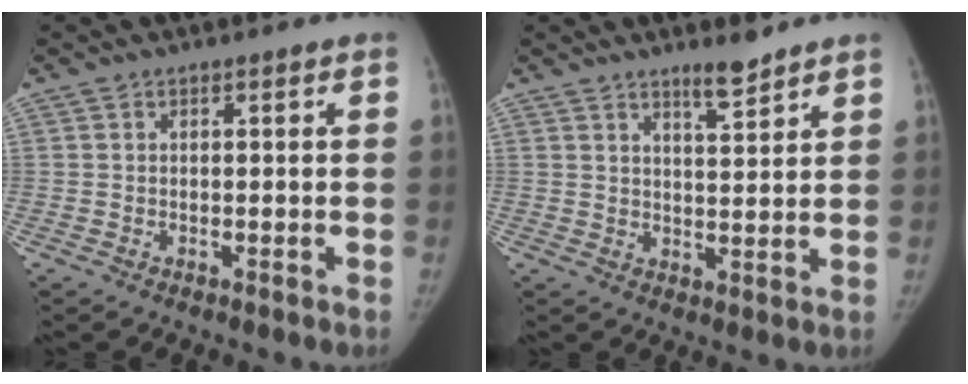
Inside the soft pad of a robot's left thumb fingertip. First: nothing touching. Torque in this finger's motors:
{"motor_torque": [0.47, -0.47, 0.50, -0.55, 0.12]}